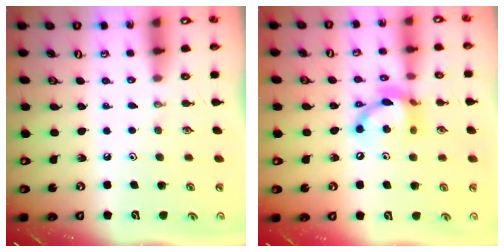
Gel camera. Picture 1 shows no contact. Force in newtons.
{"total": 12.8, "press": 12.8, "slide": 0.9}